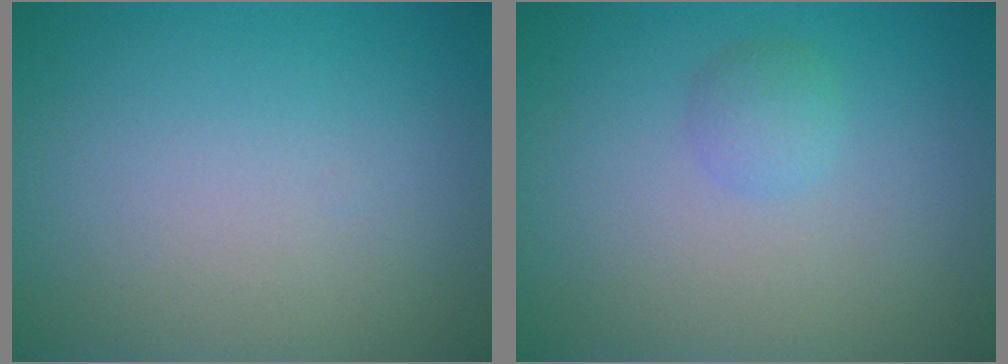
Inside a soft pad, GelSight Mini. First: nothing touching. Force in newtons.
{"total": 1.3, "press": 1.3, "slide": 0.0}